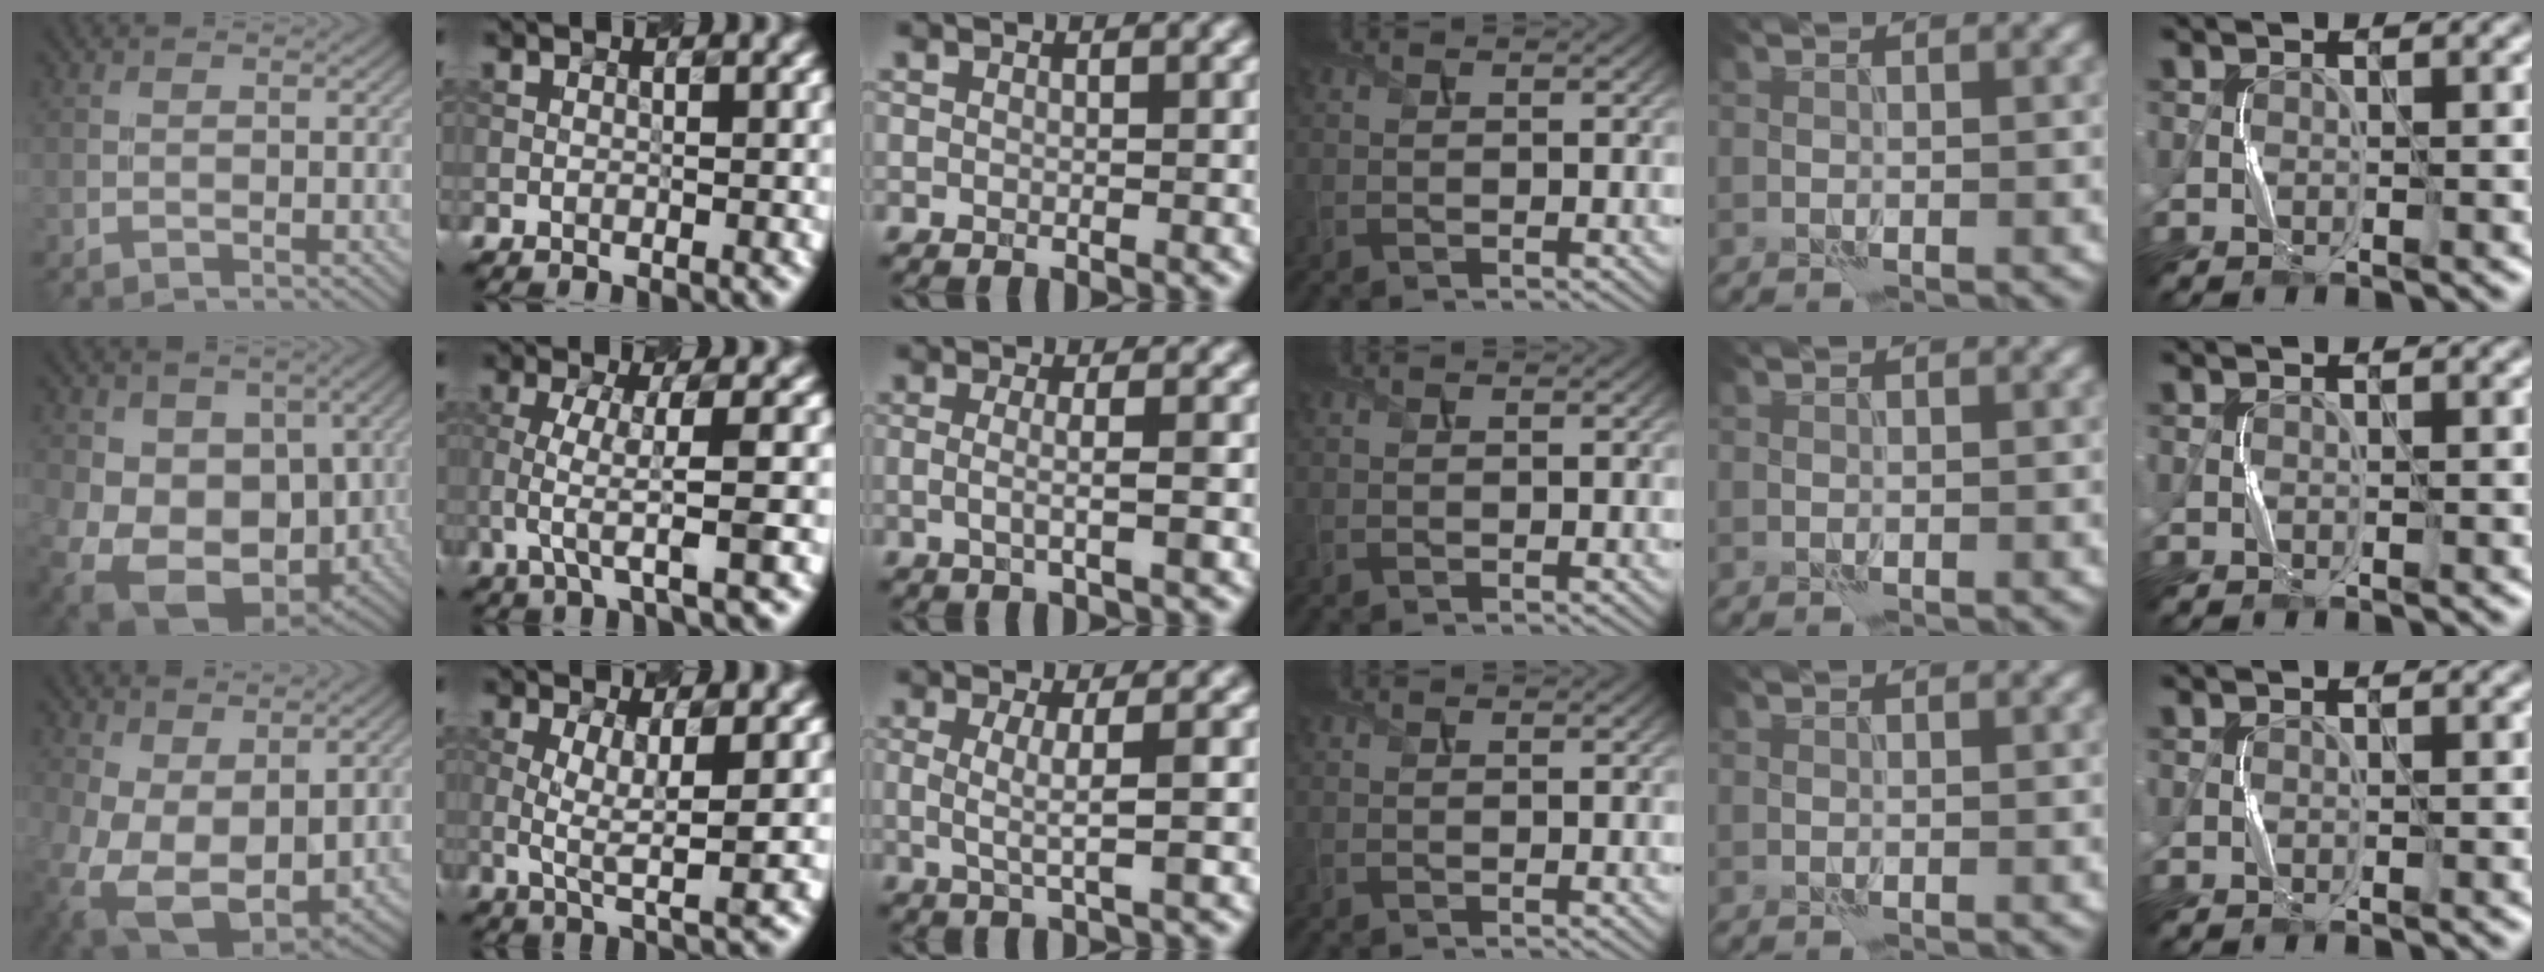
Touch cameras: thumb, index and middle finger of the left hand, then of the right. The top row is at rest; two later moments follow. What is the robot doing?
{"motion": "squeeze", "object": "sponge"}